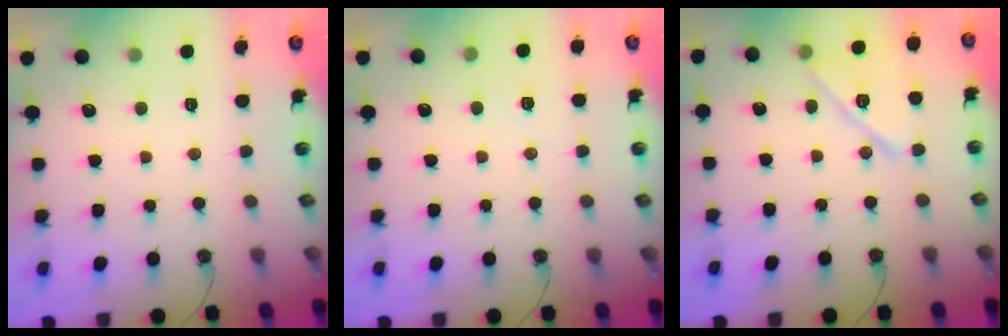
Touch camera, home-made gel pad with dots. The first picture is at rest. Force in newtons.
{"total": 4.2, "press": 4.1, "slide": 0.5}
{"total": 14.3, "press": 10.9, "slide": 9.3}